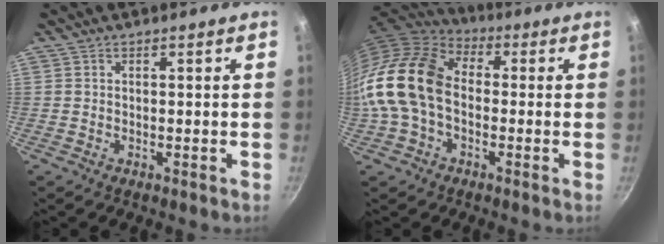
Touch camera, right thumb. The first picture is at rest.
{"total": 16.7, "force": [-1.7, 11.6, 11.9], "torque": [-0.215, 0.039, -0.052]}